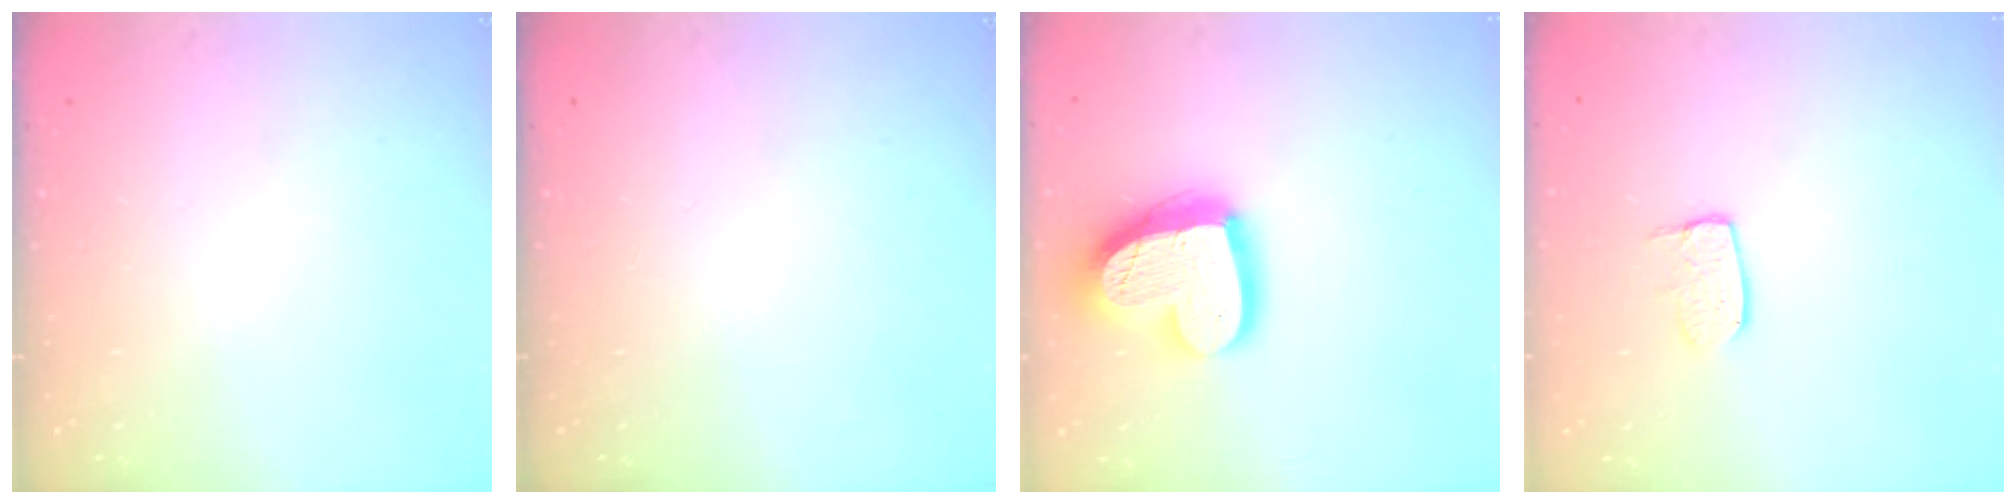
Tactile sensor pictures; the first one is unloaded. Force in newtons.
{"total": 0.0}
{"total": 18.8, "press": 18.7, "slide": 1.9}
{"total": 5.5, "press": 5.5, "slide": 0.3}